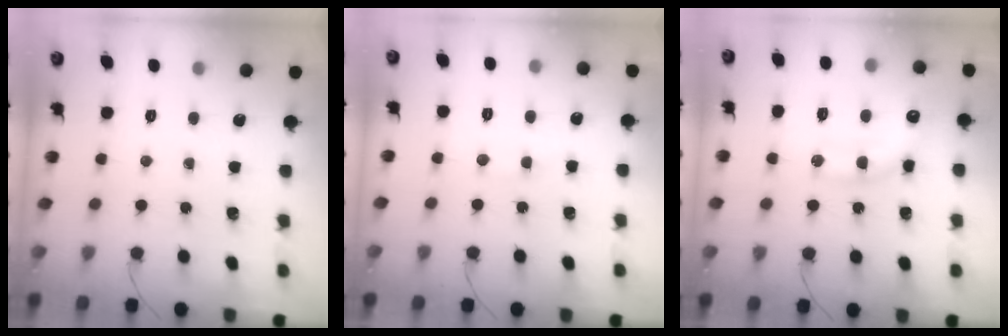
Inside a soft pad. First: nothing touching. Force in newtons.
{"total": 5.3, "press": 5.1, "slide": 1.4}
{"total": 13.3, "press": 13.3, "slide": 0.9}